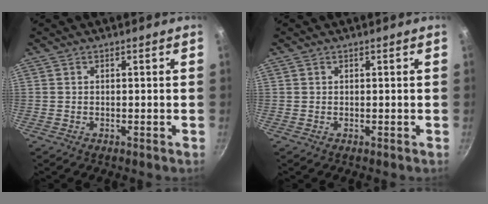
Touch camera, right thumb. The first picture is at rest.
{"total": 0.0}